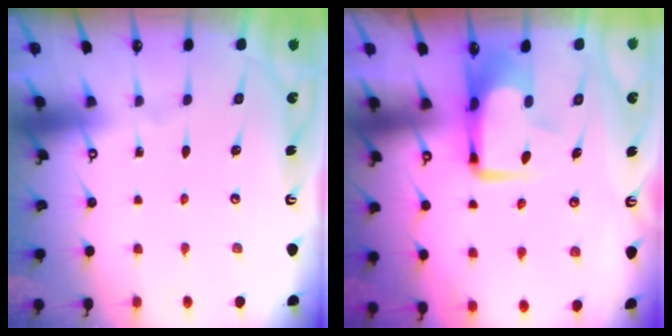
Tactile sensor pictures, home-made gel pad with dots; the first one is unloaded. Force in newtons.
{"total": 7.1, "press": 7.0, "slide": 1.4}